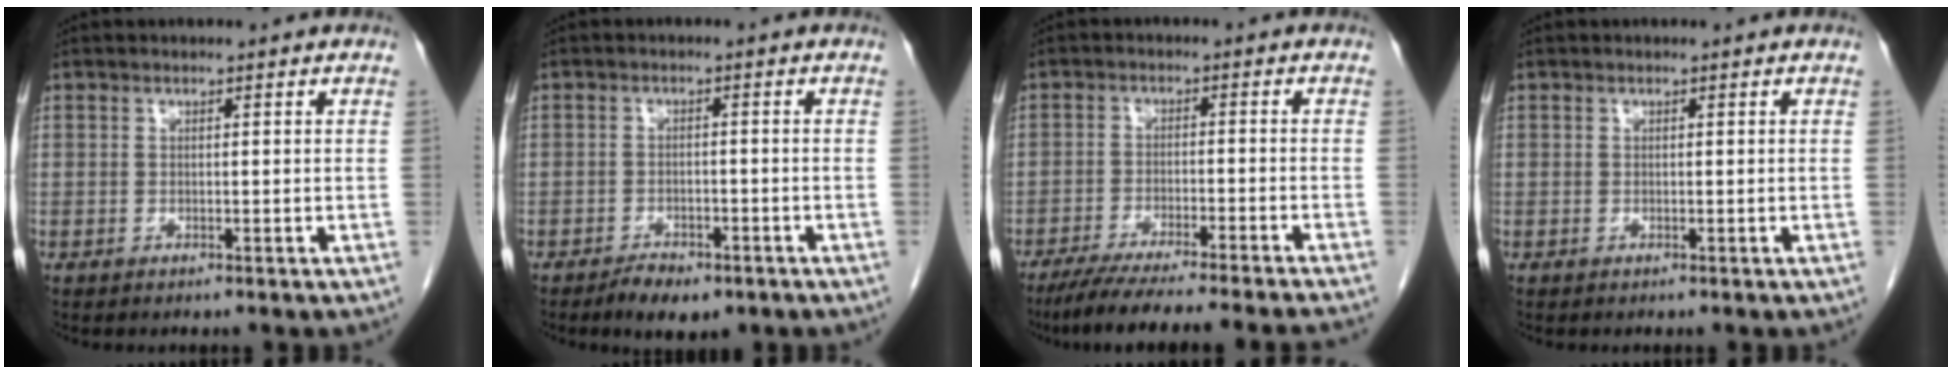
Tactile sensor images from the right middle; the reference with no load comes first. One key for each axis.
{"total": 4.9, "fx": -3.4, "fy": 2.0, "fz": 2.8, "tx": -0.042, "ty": -0.001, "tz": -0.049}
{"total": 16.0, "fx": -14.1, "fy": -0.9, "fz": 7.5, "tx": -0.099, "ty": -0.040, "tz": -0.209}
{"total": 0.0}